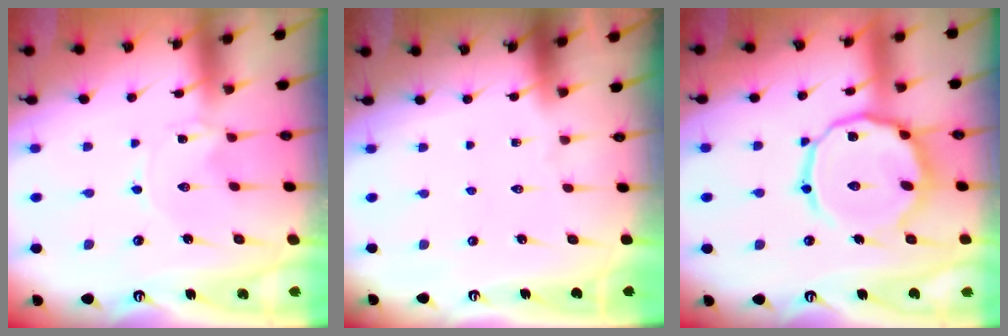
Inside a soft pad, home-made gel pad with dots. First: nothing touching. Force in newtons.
{"total": 0.0}
{"total": 16.1, "press": 16.0, "slide": 1.3}